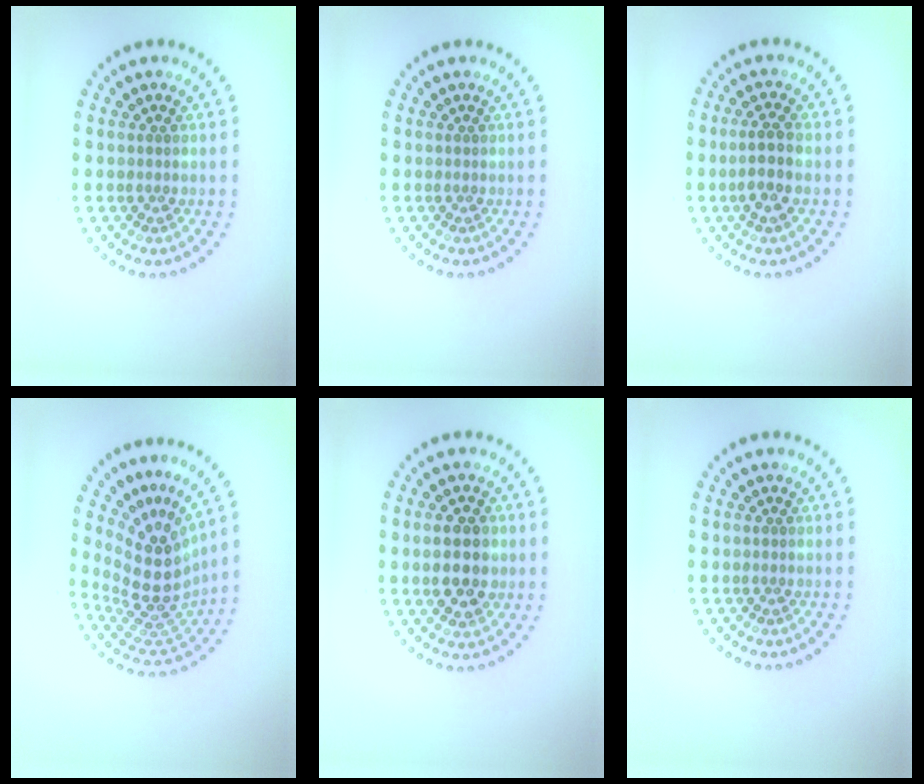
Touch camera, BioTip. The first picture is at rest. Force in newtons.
{"total": 0.0}
{"total": 2.4, "press": 2.2, "slide": 0.9}
{"total": 5.3, "press": 3.9, "slide": 3.6}
{"total": 3.7, "press": 3.7, "slide": 0.1}
{"total": 0.0}